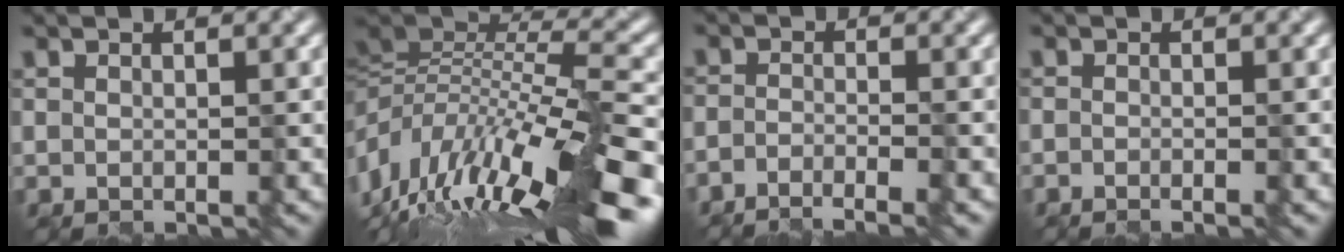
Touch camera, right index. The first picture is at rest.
{"total": 14.8, "force": [-4.1, 4.9, 13.3], "torque": [-0.237, 0.012, -0.064]}
{"total": 4.2, "force": [-3.4, 0.9, 2.4], "torque": [-0.035, -0.005, -0.055]}
{"total": 1.2, "force": [-0.7, 0.5, 0.9], "torque": [-0.001, -0.005, -0.014]}